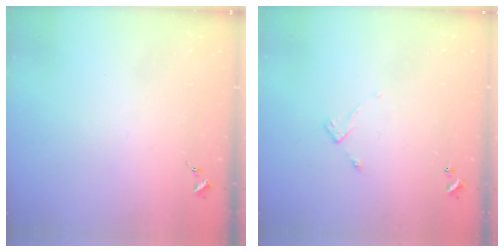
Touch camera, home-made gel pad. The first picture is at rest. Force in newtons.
{"total": 5.7, "press": 5.7, "slide": 0.5}